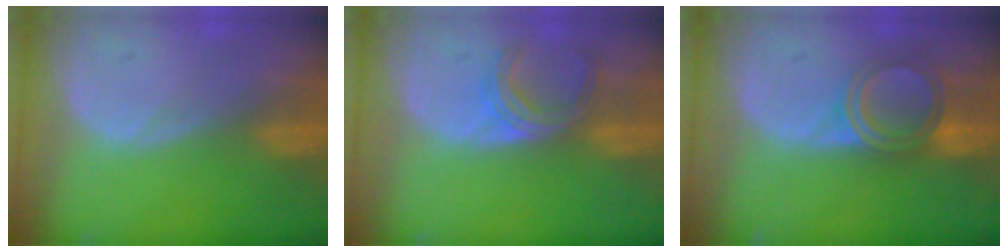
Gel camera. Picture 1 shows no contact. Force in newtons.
{"total": 4.9, "press": 4.6, "slide": 1.6}
{"total": 6.0, "press": 5.4, "slide": 2.6}